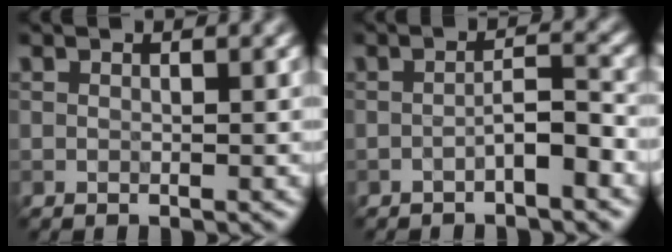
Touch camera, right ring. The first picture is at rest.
{"total": 2.3, "force": [-1.2, 0.5, 2.0], "torque": [-0.033, 0.009, -0.024]}